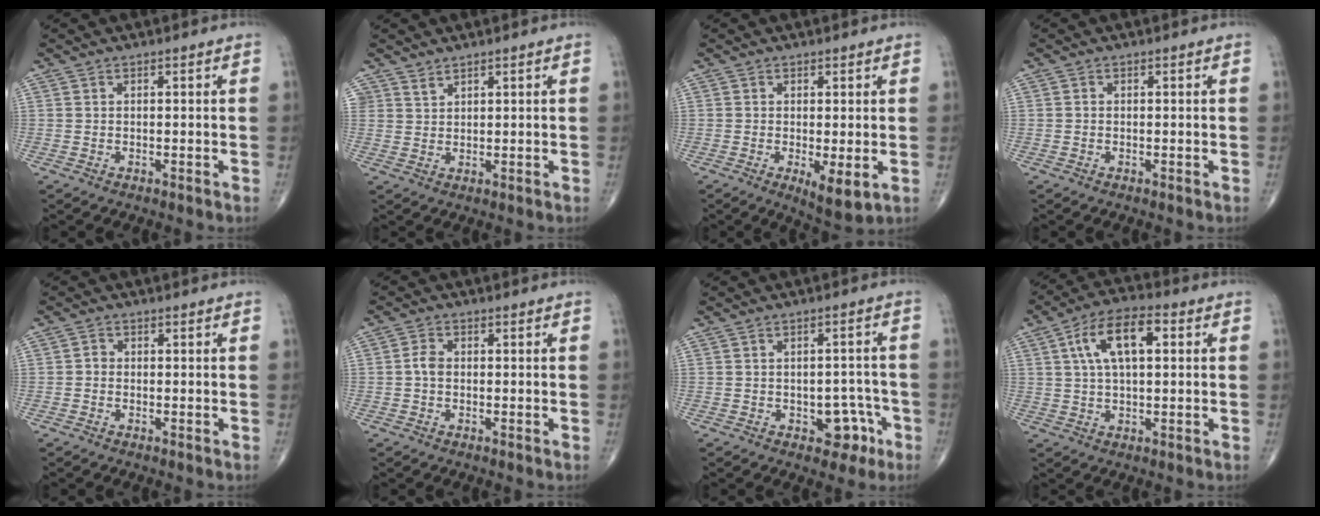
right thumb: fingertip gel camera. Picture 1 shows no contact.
{"total": 1.5, "force": [1.4, 0.5, 0.0], "torque": [0.011, -0.013, 0.025]}
{"total": 5.3, "force": [-1.1, 1.7, 4.9], "torque": [-0.076, -0.017, -0.014]}
{"total": 0.0}
{"total": 1.1, "force": [-0.3, 0.9, 0.5], "torque": [-0.002, 0.003, -0.009]}
{"total": 2.3, "force": [-0.2, 1.6, 1.6], "torque": [-0.026, 0.006, -0.009]}
{"total": 5.7, "force": [-2.5, 3.9, 3.5], "torque": [-0.014, 0.026, -0.026]}
{"total": 11.1, "force": [2.9, 5.1, 9.4], "torque": [-0.168, 0.019, 0.046]}